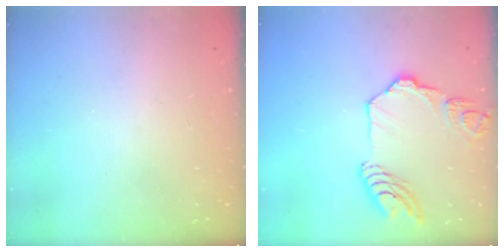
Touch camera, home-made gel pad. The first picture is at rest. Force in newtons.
{"total": 14.6, "press": 14.5, "slide": 1.8}